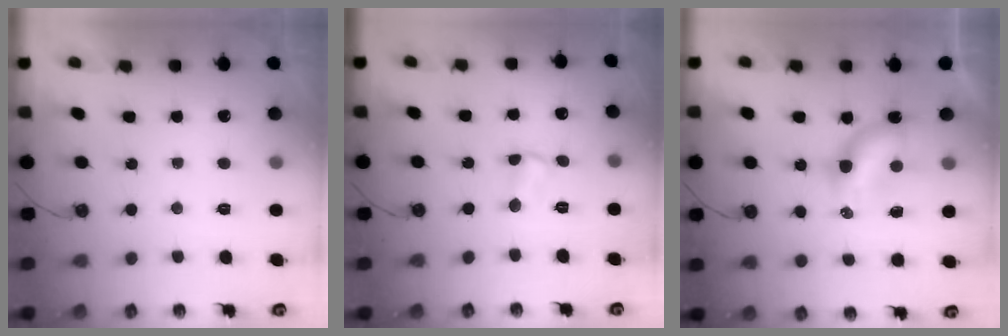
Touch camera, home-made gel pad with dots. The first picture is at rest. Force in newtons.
{"total": 2.9, "press": 2.9, "slide": 0.4}
{"total": 7.8, "press": 7.0, "slide": 3.5}